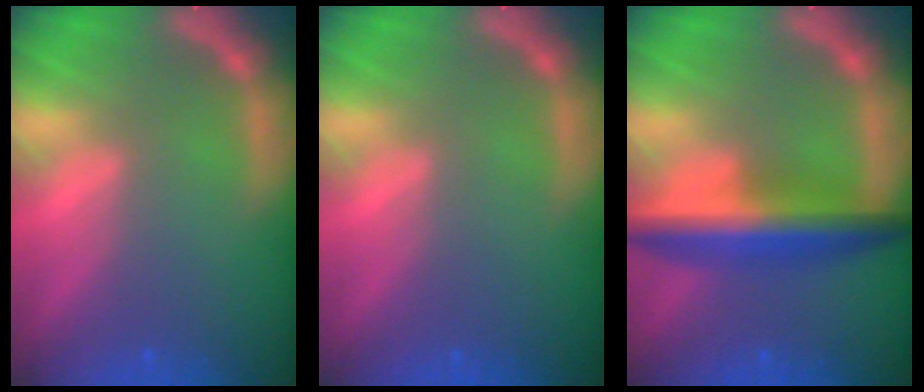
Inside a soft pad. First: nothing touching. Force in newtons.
{"total": 0.0}
{"total": 7.0}